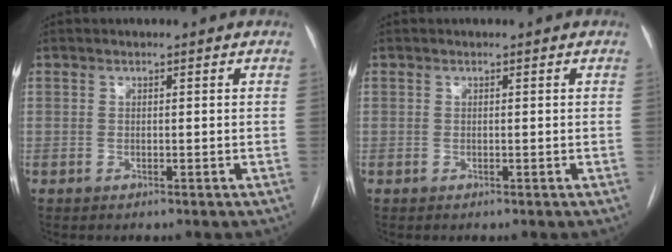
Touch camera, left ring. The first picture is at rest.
{"total": 0.0}